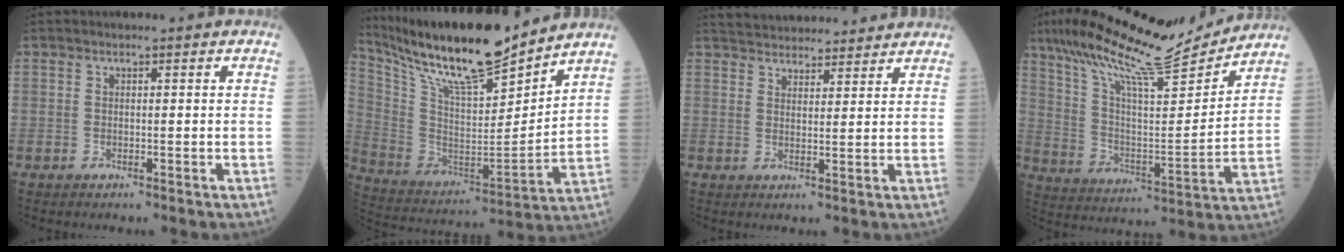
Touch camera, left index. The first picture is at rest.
{"total": 20.6, "force": [17.6, 2.3, 10.6], "torque": [-0.204, -0.007, 0.316]}
{"total": 13.0, "force": [12.3, 2.7, 3.2], "torque": [-0.044, 0.031, 0.174]}
{"total": 18.5, "force": [16.4, 1.6, 8.4], "torque": [-0.159, 0.001, 0.270]}